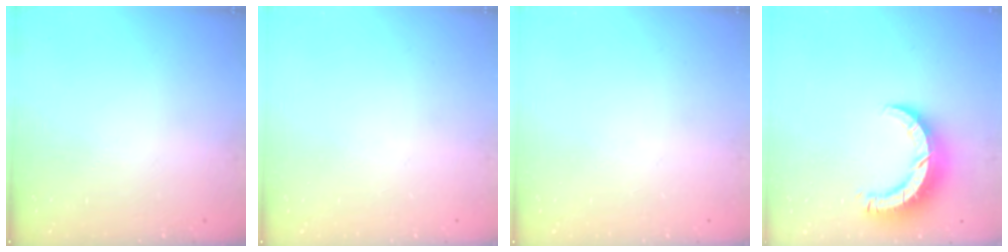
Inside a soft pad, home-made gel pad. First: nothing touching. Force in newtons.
{"total": 0.0}
{"total": 0.0}
{"total": 9.9, "press": 9.8, "slide": 1.0}